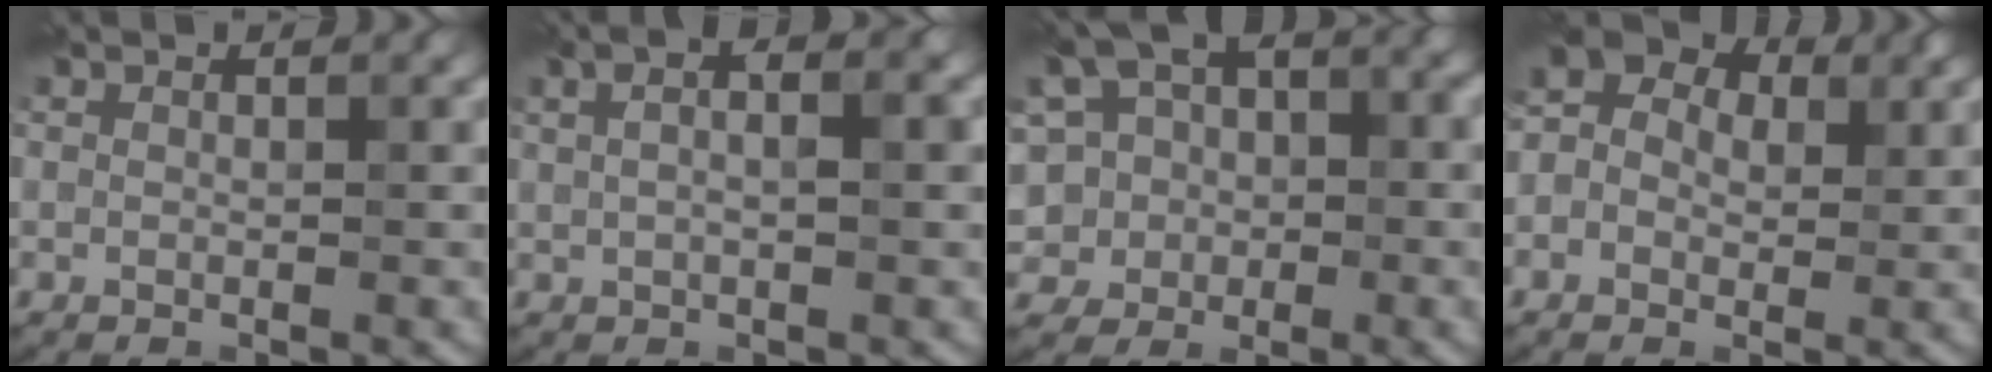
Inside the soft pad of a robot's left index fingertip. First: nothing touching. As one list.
[{"total": 5.7, "force": [2.1, 2.7, 4.6], "torque": [-0.052, 0.024, 0.010]}, {"total": 9.8, "force": [1.1, 7.7, 6.0], "torque": [-0.103, 0.020, -0.012]}, {"total": 6.3, "force": [1.4, 5.1, 3.5], "torque": [-0.039, 0.022, -0.012]}]